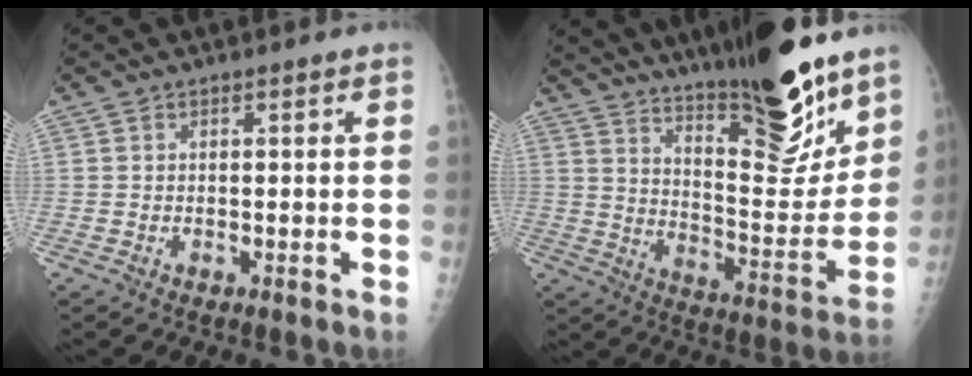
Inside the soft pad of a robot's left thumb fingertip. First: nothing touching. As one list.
[{"total": 23.2, "force": [17.3, 5.5, 14.5], "torque": [-0.177, -0.109, 0.269]}]